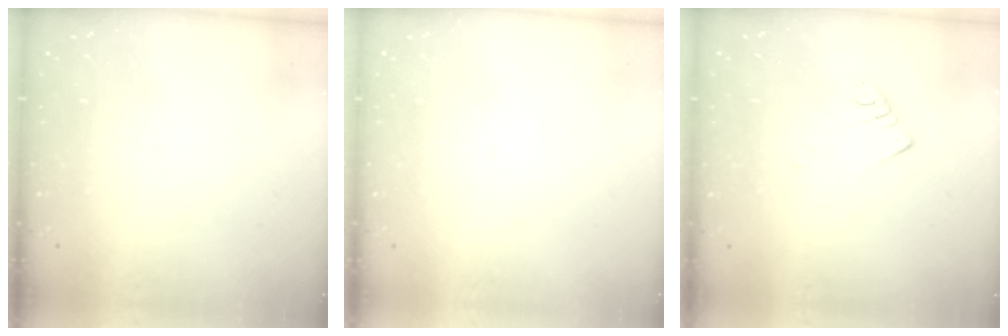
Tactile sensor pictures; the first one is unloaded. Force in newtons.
{"total": 0.0}
{"total": 2.5, "press": 2.5, "slide": 0.3}